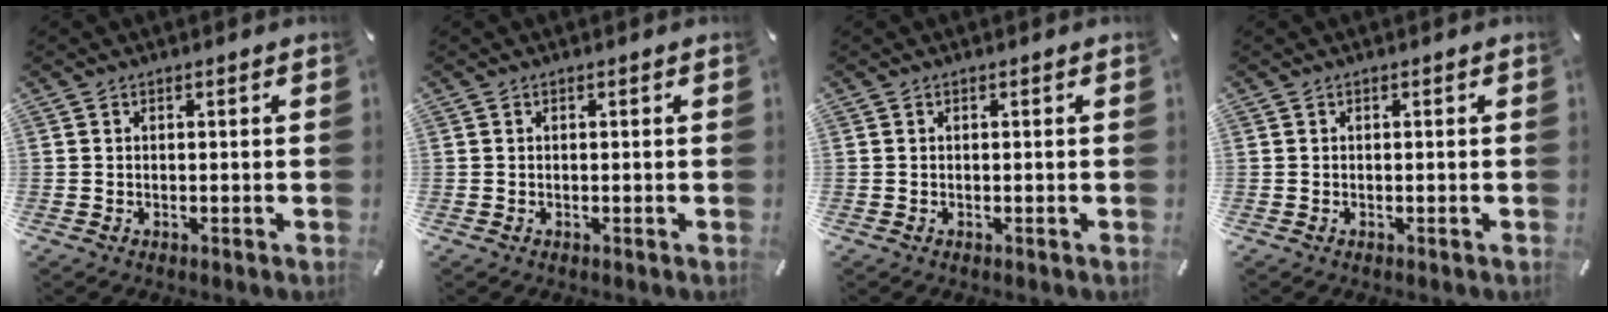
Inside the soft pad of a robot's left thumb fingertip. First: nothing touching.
{"total": 0.0}
{"total": 0.0}
{"total": 0.0}